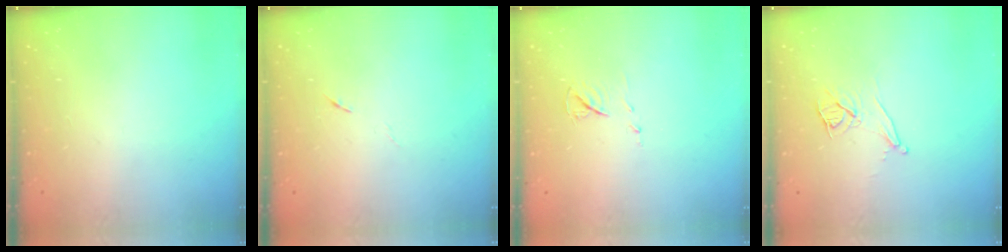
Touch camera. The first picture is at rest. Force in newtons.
{"total": 4.0, "press": 3.8, "slide": 1.2}
{"total": 5.8, "press": 5.8, "slide": 0.5}
{"total": 8.5, "press": 7.8, "slide": 3.3}